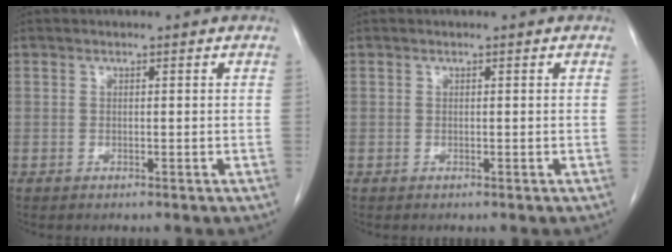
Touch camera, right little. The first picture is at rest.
{"total": 0.0}